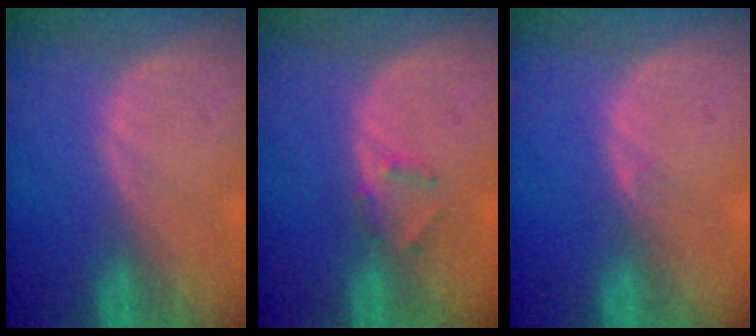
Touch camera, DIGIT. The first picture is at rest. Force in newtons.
{"total": 1.9, "press": 1.7, "slide": 0.9}
{"total": 0.7, "press": 0.7, "slide": 0.1}